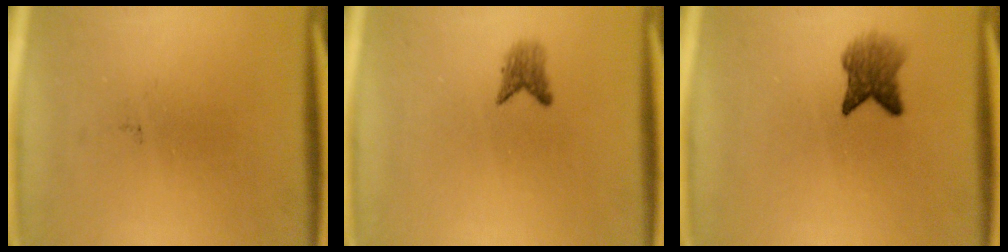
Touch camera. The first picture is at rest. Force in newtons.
{"total": 1.8}
{"total": 4.3}